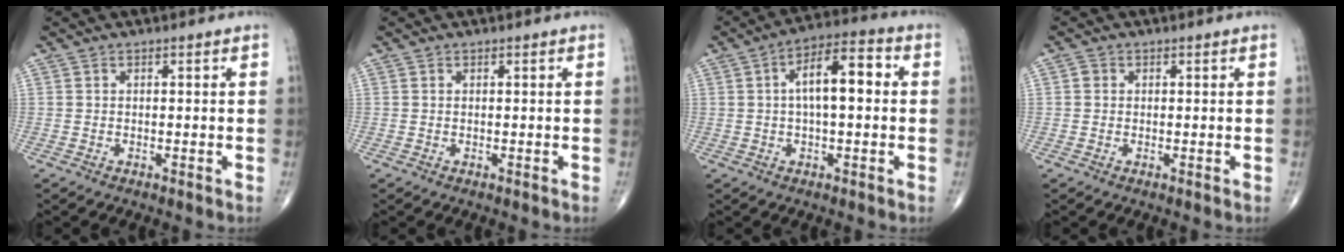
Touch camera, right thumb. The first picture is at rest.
{"total": 0.0}
{"total": 10.6, "force": [1.4, 4.4, 9.6], "torque": [-0.150, 0.028, 0.013]}
{"total": 1.0, "force": [0.1, 1.0, 0.3], "torque": [-0.001, 0.002, 0.000]}